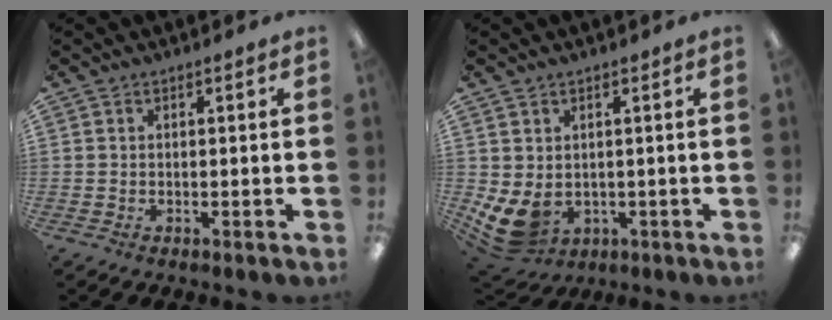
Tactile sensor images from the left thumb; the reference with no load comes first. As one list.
[{"total": 7.0, "force": [0.1, 5.5, 4.3], "torque": [-0.102, -0.005, 0.008]}]